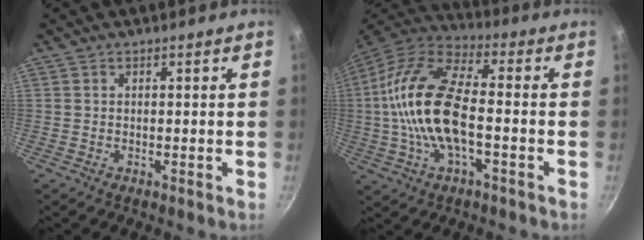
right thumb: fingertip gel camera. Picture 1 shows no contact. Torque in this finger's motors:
{"motor_torque": [-0.46, 1.44, 2.23, -0.02, 0.54]}